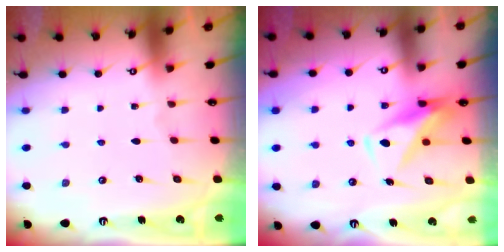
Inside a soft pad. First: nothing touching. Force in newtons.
{"total": 8.4, "press": 8.3, "slide": 0.9}